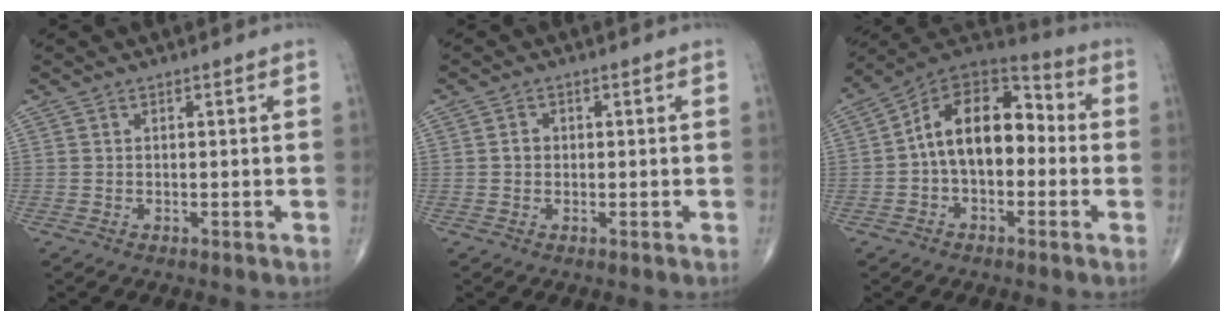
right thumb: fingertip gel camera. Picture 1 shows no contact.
{"total": 1.6, "force": [0.0, 1.4, 0.7], "torque": [-0.006, 0.005, -0.002]}
{"total": 15.2, "force": [-0.6, 9.4, 11.9], "torque": [-0.160, 0.049, -0.025]}